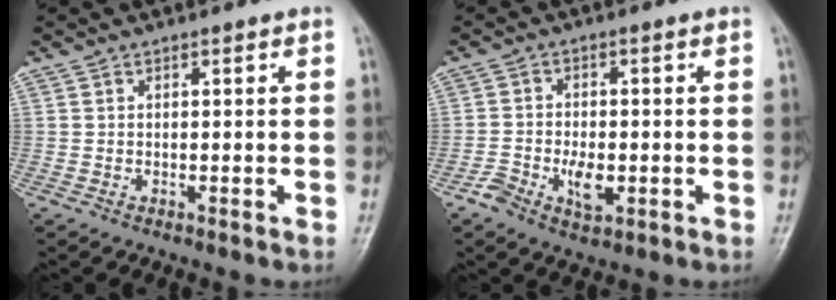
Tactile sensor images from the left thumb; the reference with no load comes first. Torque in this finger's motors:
{"motor_torque": [0.53, 0.69, 0.06, 0.06, 0.01]}